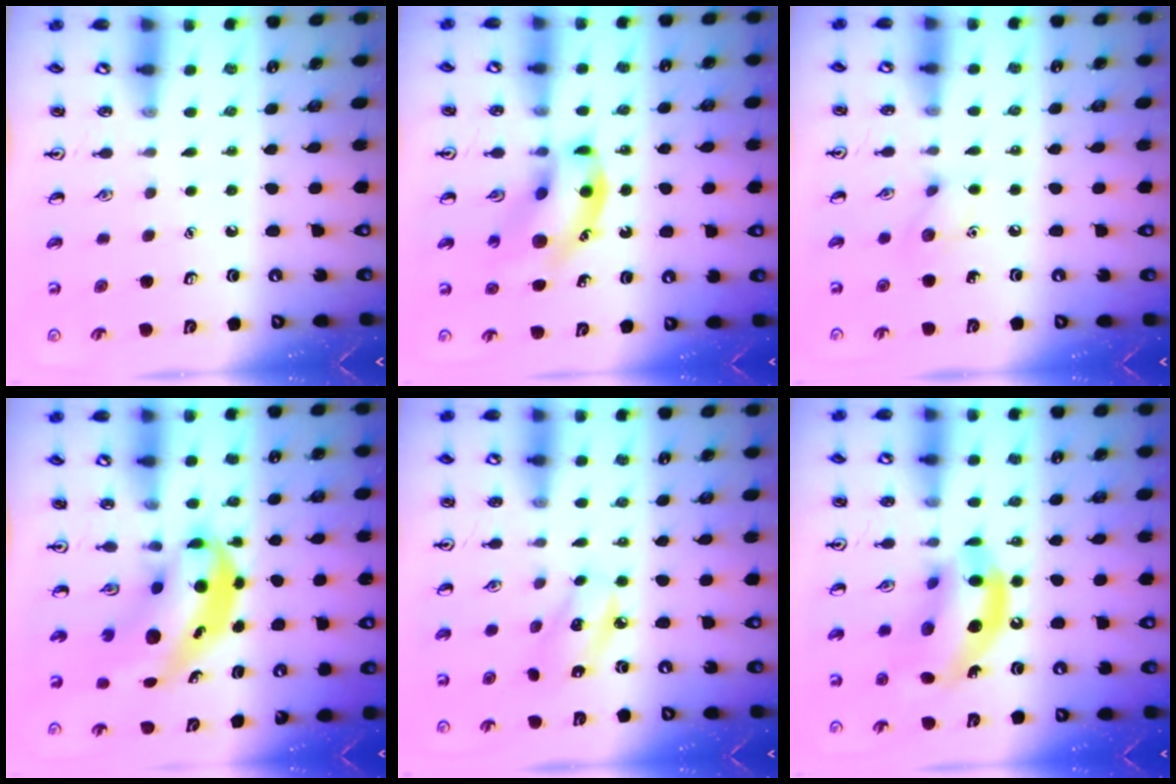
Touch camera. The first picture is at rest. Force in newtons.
{"total": 11.1, "press": 10.8, "slide": 2.6}
{"total": 6.8, "press": 6.7, "slide": 0.8}
{"total": 7.3, "press": 7.1, "slide": 1.8}
{"total": 6.1, "press": 6.0, "slide": 1.2}
{"total": 14.8, "press": 14.1, "slide": 4.3}